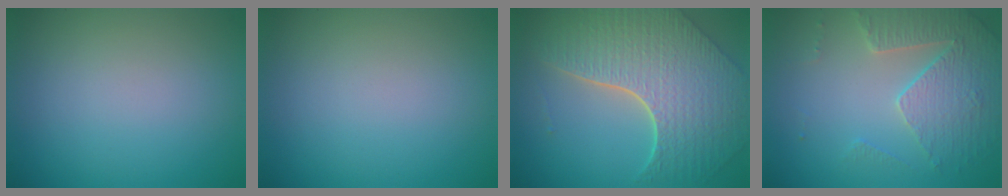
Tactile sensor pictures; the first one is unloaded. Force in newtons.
{"total": 0.0}
{"total": 8.3, "press": 5.9, "slide": 5.7}
{"total": 3.6, "press": 3.5, "slide": 1.1}